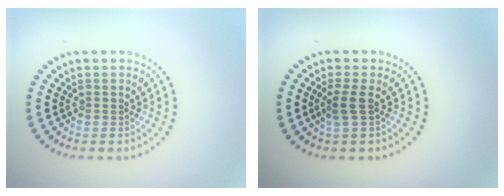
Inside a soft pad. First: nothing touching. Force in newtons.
{"total": 1.5, "press": 1.3, "slide": 0.9}